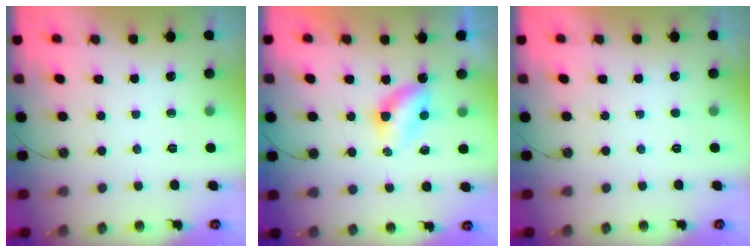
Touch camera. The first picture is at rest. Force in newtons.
{"total": 4.6, "press": 4.6, "slide": 0.5}
{"total": 0.0}